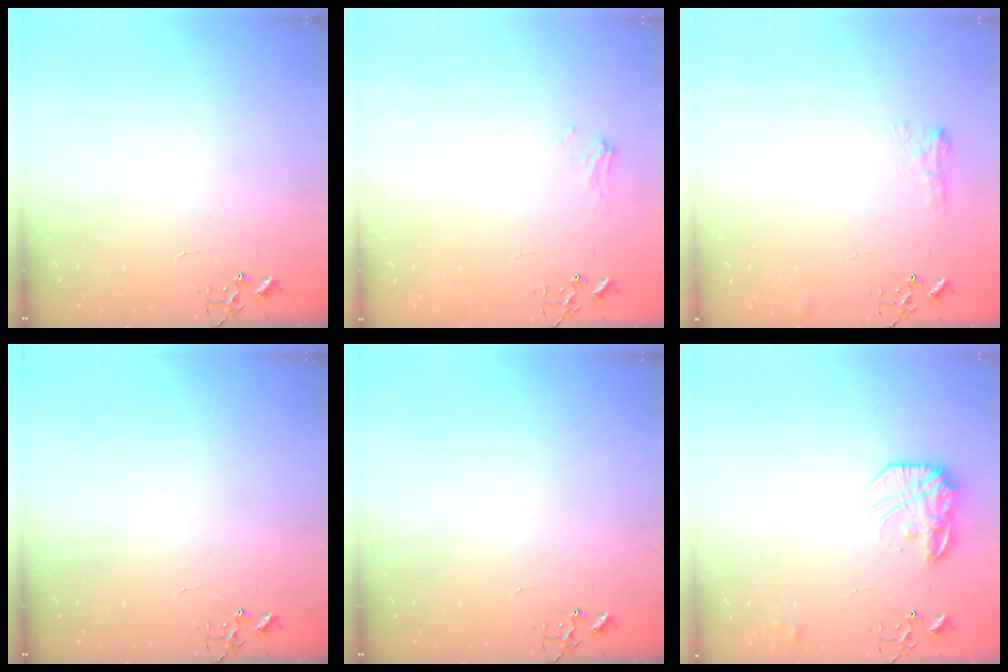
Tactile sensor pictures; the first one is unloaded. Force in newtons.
{"total": 6.7, "press": 6.7, "slide": 0.7}
{"total": 8.0, "press": 7.9, "slide": 0.7}
{"total": 0.0}
{"total": 0.0}
{"total": 15.5, "press": 15.5, "slide": 1.0}